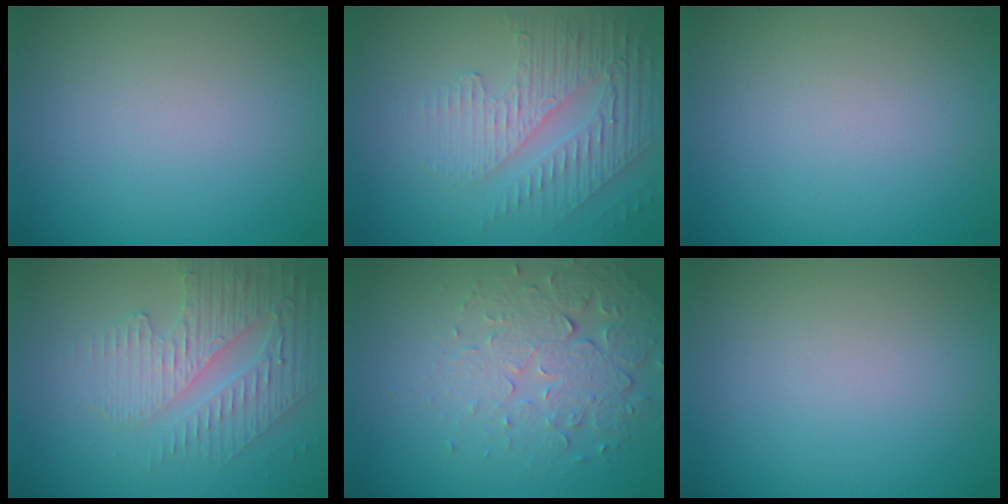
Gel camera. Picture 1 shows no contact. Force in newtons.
{"total": 5.0, "press": 3.1, "slide": 3.9}
{"total": 0.0}
{"total": 3.7, "press": 3.5, "slide": 1.4}
{"total": 5.3, "press": 3.5, "slide": 3.9}
{"total": 0.0}